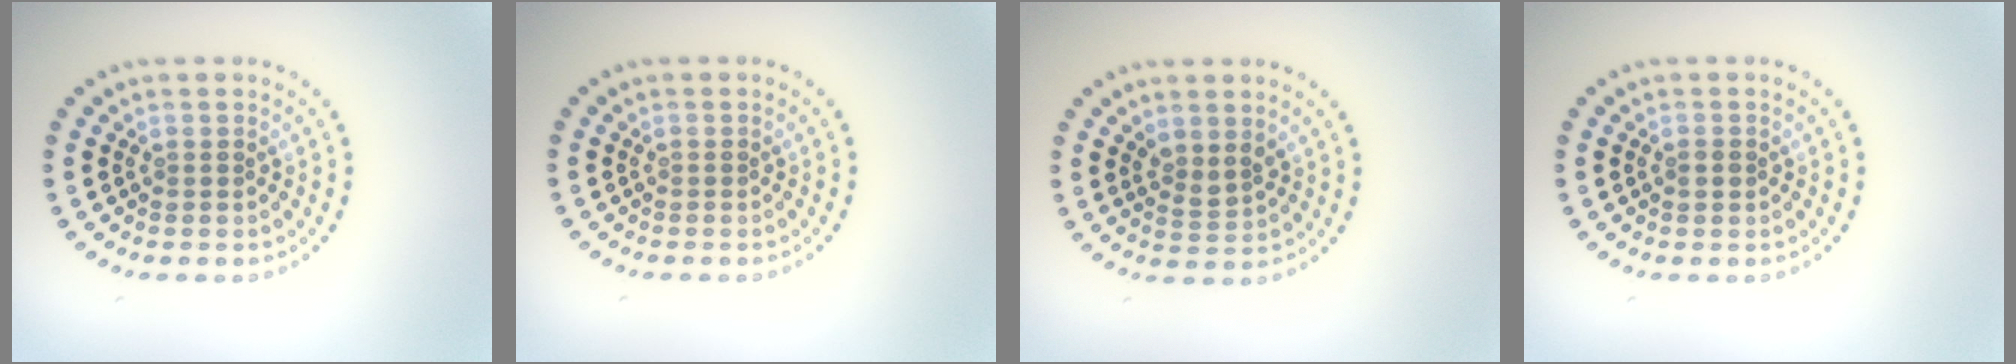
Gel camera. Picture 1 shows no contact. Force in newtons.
{"total": 0.0}
{"total": 1.7, "press": 1.4, "slide": 1.0}
{"total": 0.9, "press": 0.9, "slide": 0.2}